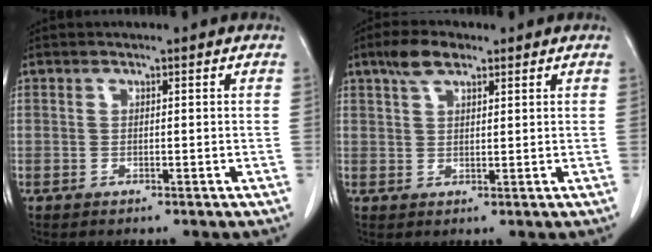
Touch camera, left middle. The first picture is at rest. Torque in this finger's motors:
{"motor_torque": [0.71, -0.44, -0.11, -0.01]}